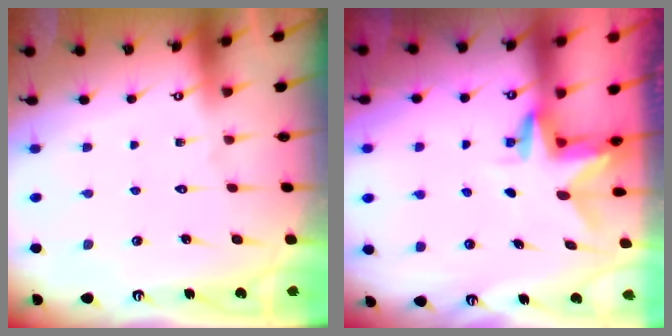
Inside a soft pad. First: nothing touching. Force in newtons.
{"total": 2.9, "press": 2.9, "slide": 0.2}